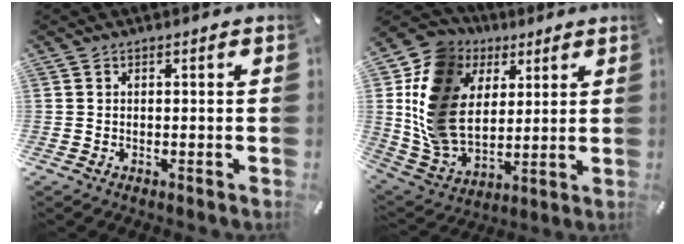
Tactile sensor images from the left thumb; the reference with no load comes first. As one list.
[{"total": 16.7, "force": [3.1, 13.9, 8.8], "torque": [-0.215, -0.020, 0.064]}]